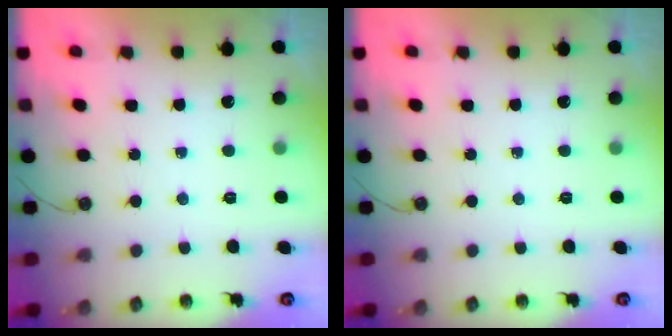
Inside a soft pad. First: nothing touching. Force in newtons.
{"total": 0.0}